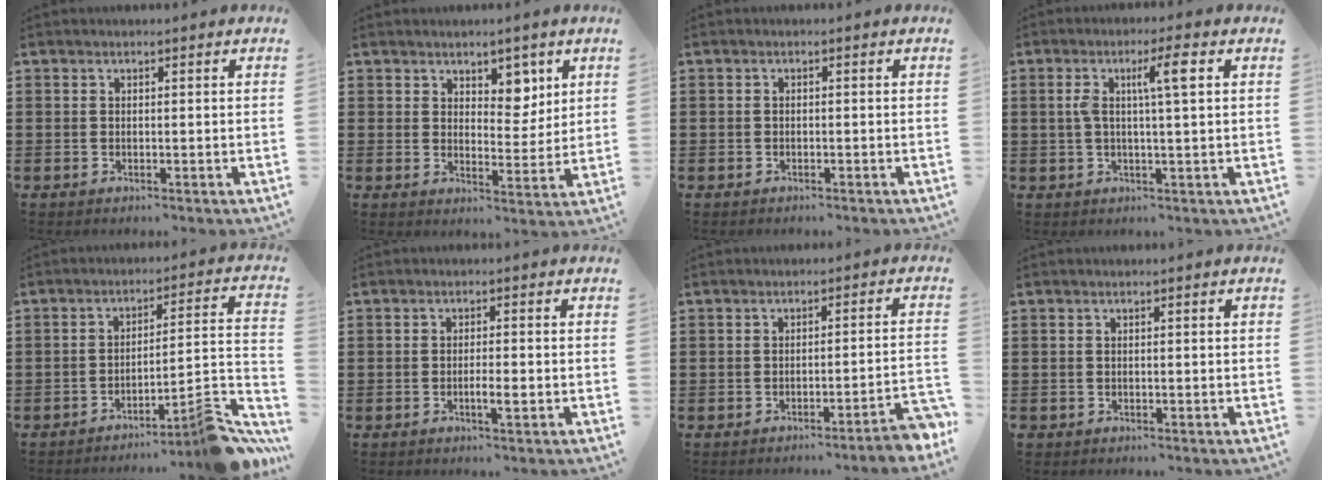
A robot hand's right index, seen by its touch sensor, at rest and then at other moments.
{"total": 5.0, "force": [3.5, 3.1, 1.7], "torque": [-0.025, -0.007, 0.059]}
{"total": 0.7, "force": [-0.6, 0.3, 0.1], "torque": [-0.005, 0.000, -0.013]}
{"total": 5.7, "force": [1.3, 0.5, 5.5], "torque": [-0.108, 0.002, 0.017]}
{"total": 7.6, "force": [-6.1, 0.0, 4.6], "torque": [-0.066, -0.010, -0.117]}
{"total": 2.6, "force": [-0.9, 0.4, 2.4], "torque": [-0.041, 0.000, -0.015]}
{"total": 3.1, "force": [-2.6, -0.4, 1.7], "torque": [-0.030, -0.011, -0.052]}
{"total": 0.5, "force": [-0.4, 0.3, 0.1], "torque": [-0.003, 0.001, -0.009]}